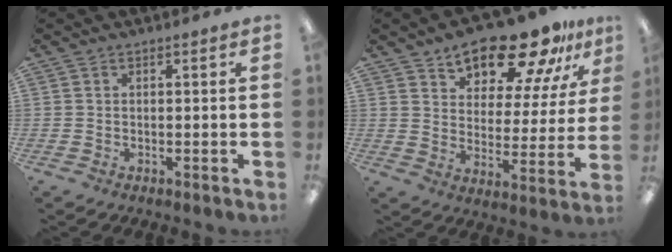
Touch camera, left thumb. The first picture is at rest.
{"total": 17.7, "force": [14.3, 7.0, 7.7], "torque": [-0.127, -0.099, 0.246]}